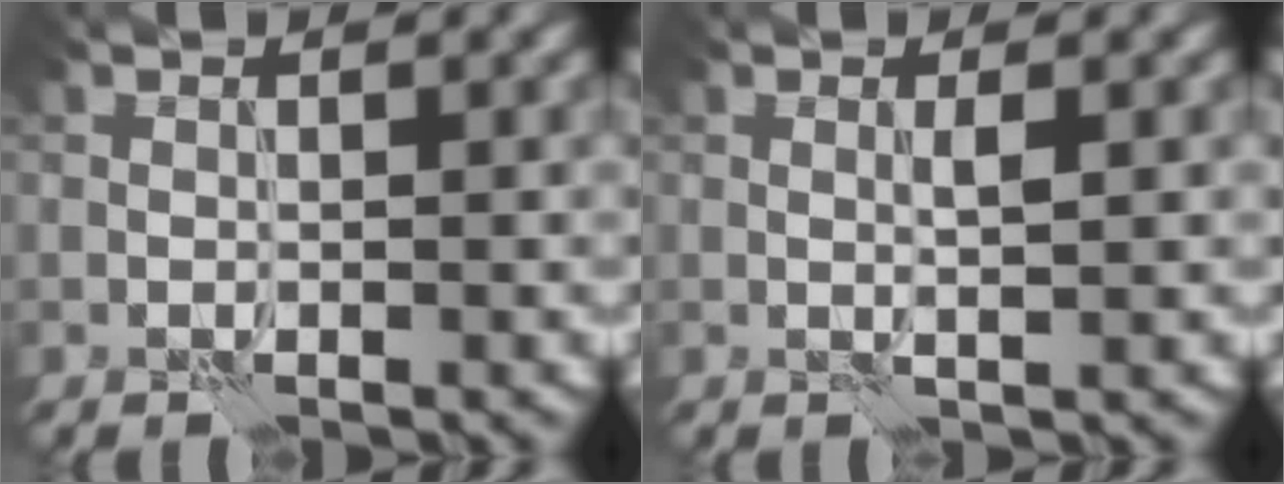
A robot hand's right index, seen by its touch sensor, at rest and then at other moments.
{"total": 1.1, "force": [0.1, -0.1, 1.1], "torque": [-0.020, 0.000, 0.002]}